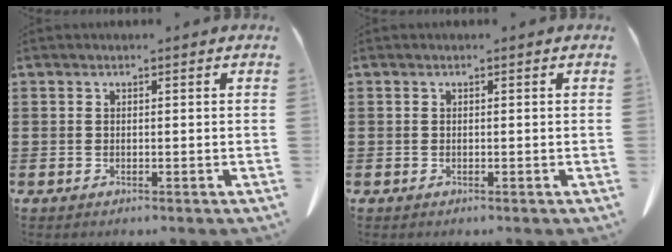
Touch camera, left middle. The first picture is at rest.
{"total": 0.0}